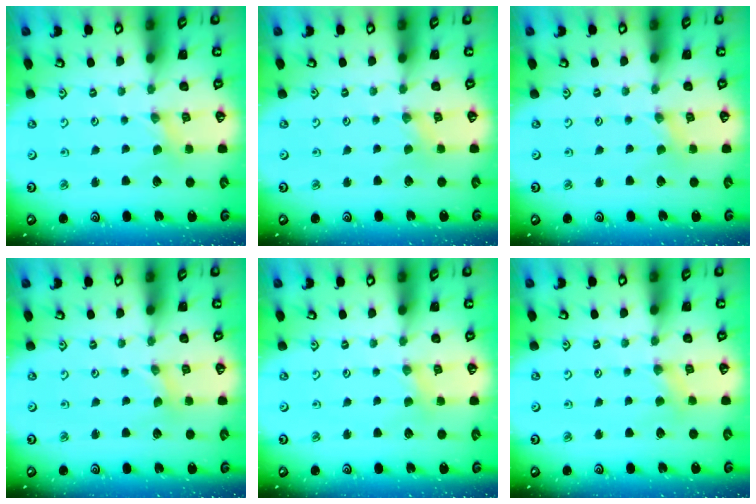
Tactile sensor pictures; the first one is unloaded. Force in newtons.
{"total": 1.1, "press": 1.1, "slide": 0.3}
{"total": 0.0}
{"total": 0.0}
{"total": 2.3, "press": 2.3, "slide": 0.4}
{"total": 2.8, "press": 2.7, "slide": 0.6}